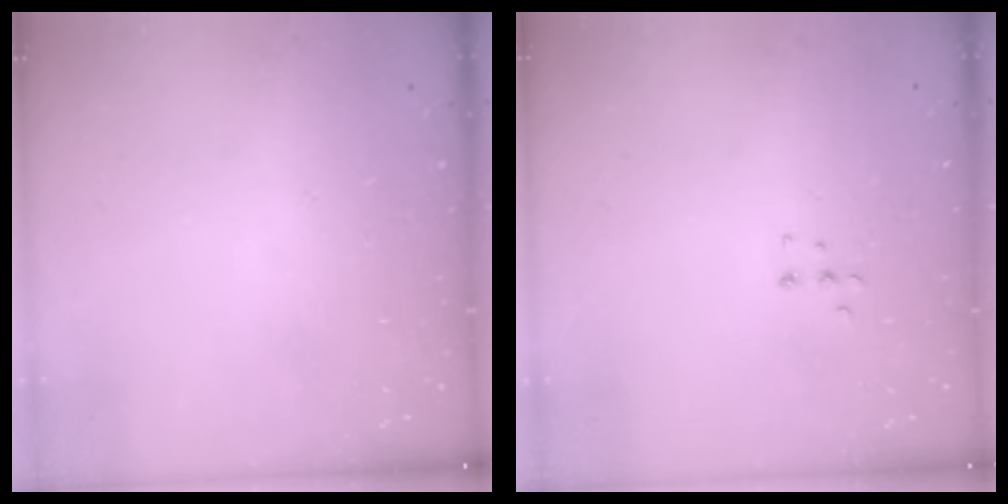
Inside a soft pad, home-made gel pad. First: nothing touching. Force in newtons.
{"total": 3.6, "press": 3.5, "slide": 0.9}